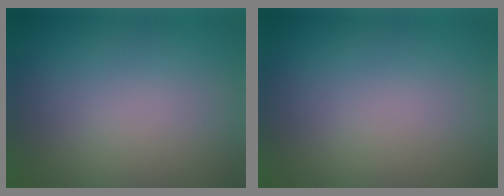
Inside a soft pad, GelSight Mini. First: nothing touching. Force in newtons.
{"total": 0.0}